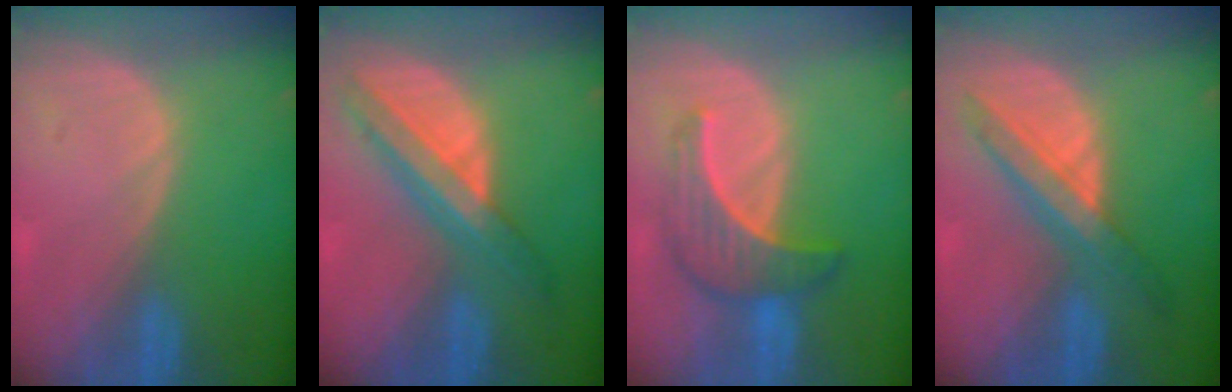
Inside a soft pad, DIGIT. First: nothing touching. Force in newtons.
{"total": 8.3, "press": 7.0, "slide": 4.4}
{"total": 6.7, "press": 6.7, "slide": 0.7}
{"total": 6.6, "press": 6.5, "slide": 1.2}